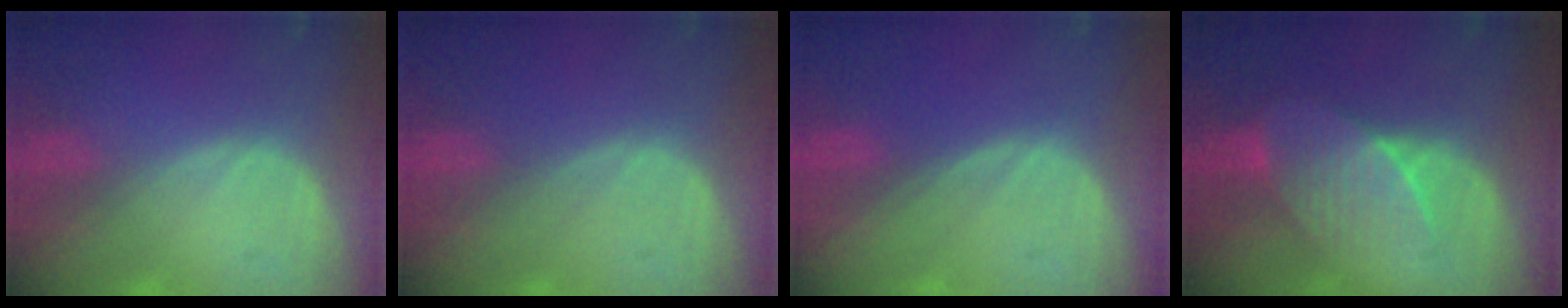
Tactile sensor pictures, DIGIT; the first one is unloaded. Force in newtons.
{"total": 0.0}
{"total": 0.0}
{"total": 7.5, "press": 7.0, "slide": 2.7}